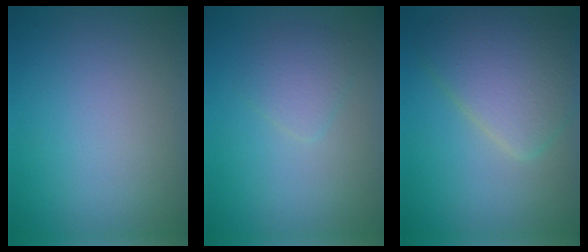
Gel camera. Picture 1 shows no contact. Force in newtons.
{"total": 1.9, "press": 1.9, "slide": 0.1}
{"total": 6.0, "press": 5.9, "slide": 0.4}